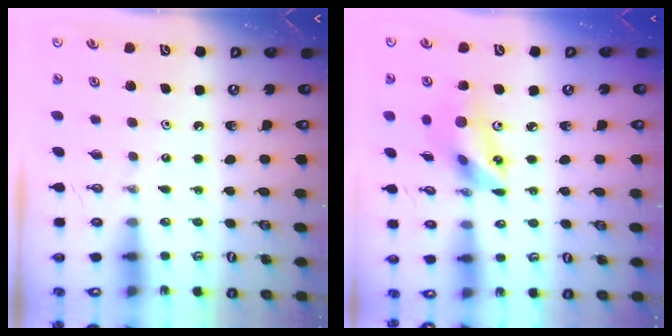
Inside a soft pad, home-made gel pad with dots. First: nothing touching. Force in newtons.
{"total": 14.8, "press": 14.5, "slide": 3.1}